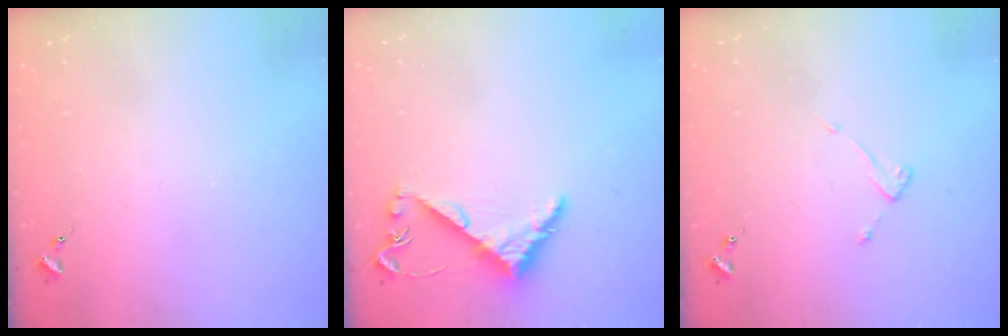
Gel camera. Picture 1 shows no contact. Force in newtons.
{"total": 5.2, "press": 5.2, "slide": 0.4}
{"total": 3.6, "press": 3.6, "slide": 0.4}